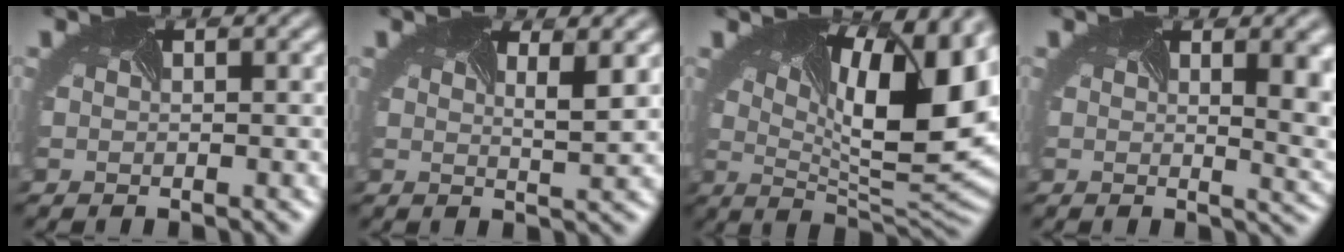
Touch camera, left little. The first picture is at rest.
{"total": 2.2, "force": [1.0, 0.5, 1.9], "torque": [-0.002, 0.005, 0.000]}
{"total": 14.4, "force": [4.4, 5.3, 12.6], "torque": [-0.170, 0.012, 0.070]}
{"total": 8.0, "force": [2.0, 3.9, 6.7], "torque": [-0.054, -0.002, 0.030]}